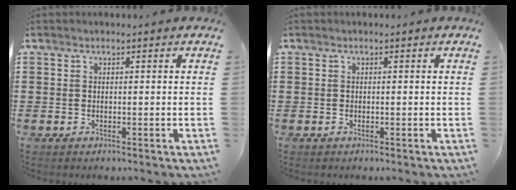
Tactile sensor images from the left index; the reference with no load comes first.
{"total": 0.0}